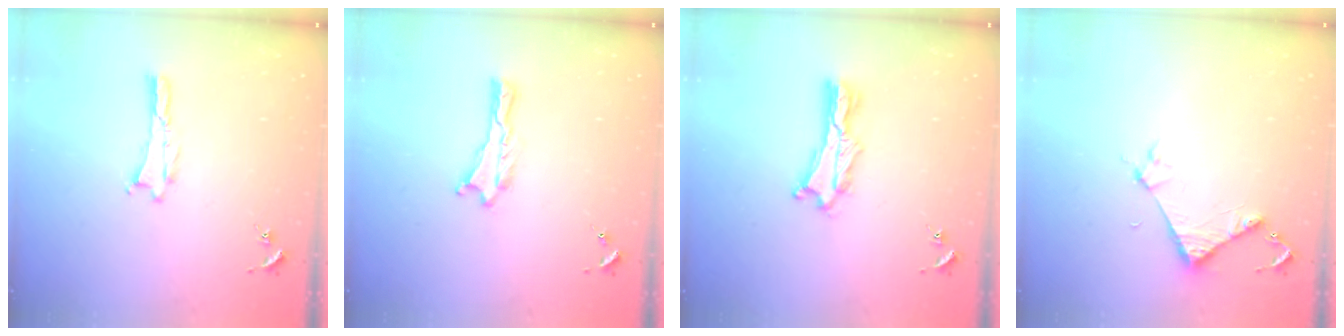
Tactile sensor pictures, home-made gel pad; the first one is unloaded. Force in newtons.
{"total": 0.0}
{"total": 2.1, "press": 2.1, "slide": 0.3}
{"total": 3.9, "press": 3.9, "slide": 0.3}